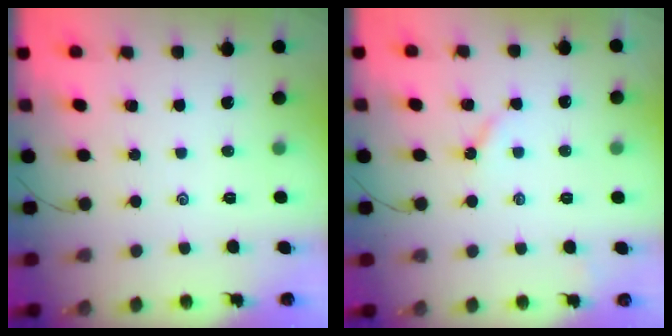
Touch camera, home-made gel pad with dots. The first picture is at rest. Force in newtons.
{"total": 2.3, "press": 2.3, "slide": 0.3}